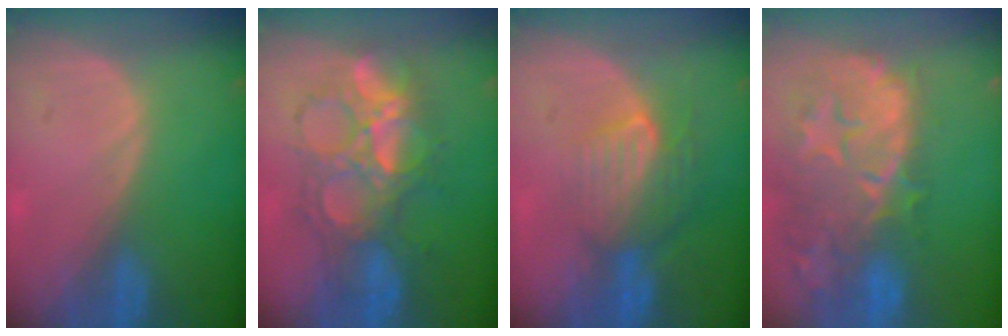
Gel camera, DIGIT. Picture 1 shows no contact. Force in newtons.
{"total": 9.1, "press": 9.1, "slide": 0.6}
{"total": 8.0, "press": 7.3, "slide": 3.3}
{"total": 14.5, "press": 11.8, "slide": 8.5}